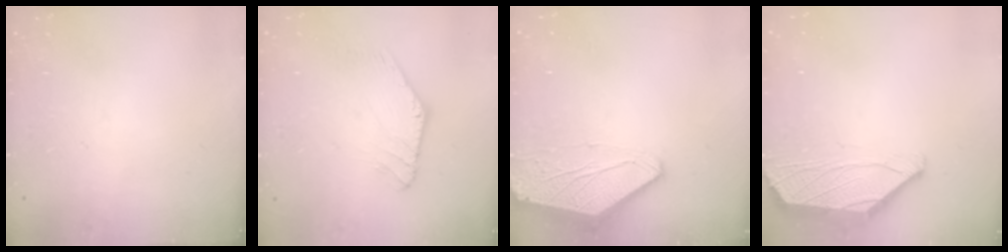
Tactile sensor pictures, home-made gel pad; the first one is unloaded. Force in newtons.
{"total": 1.0, "press": 1.0, "slide": 0.0}
{"total": 0.0}
{"total": 2.2, "press": 2.1, "slide": 0.7}